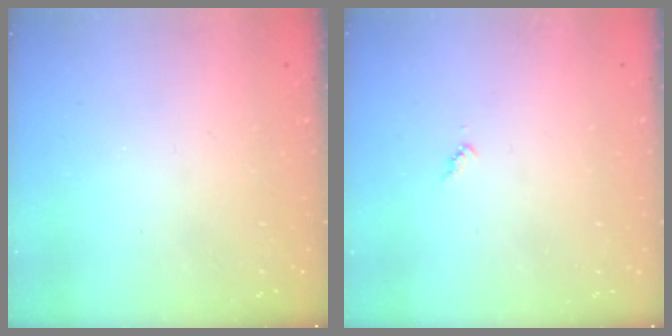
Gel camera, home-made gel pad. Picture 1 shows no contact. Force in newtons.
{"total": 3.4, "press": 3.4, "slide": 0.2}